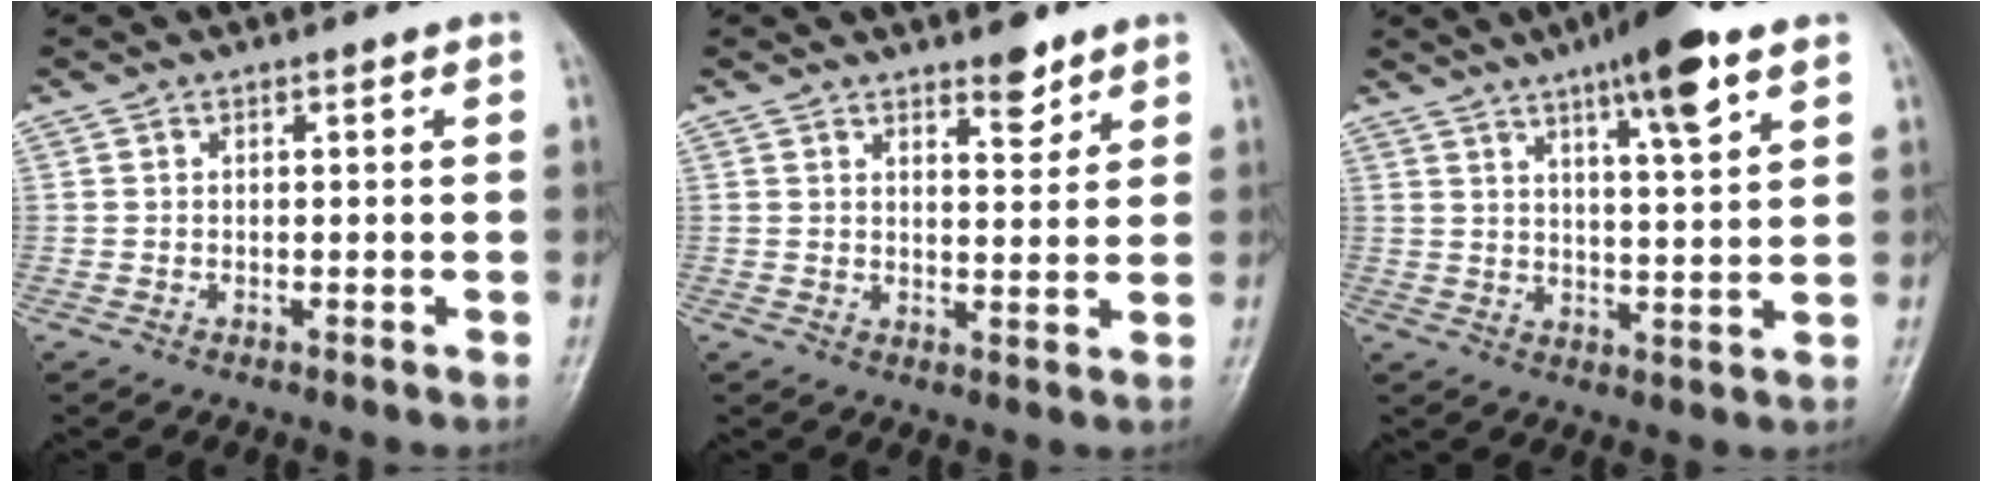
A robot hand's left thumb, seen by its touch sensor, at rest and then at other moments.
{"total": 4.3, "force": [3.2, 1.7, 2.3], "torque": [-0.018, -0.024, 0.049]}
{"total": 11.9, "force": [7.0, 2.2, 9.4], "torque": [-0.134, -0.027, 0.105]}